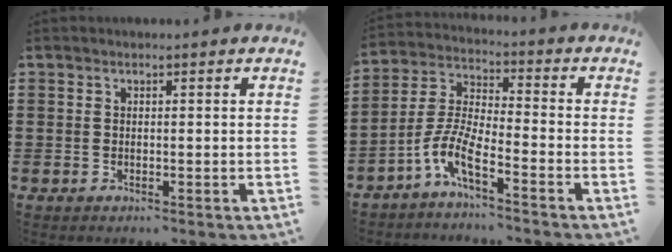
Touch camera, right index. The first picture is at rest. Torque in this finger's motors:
{"motor_torque": [1.28, 0.86, 0.34, 0.13]}